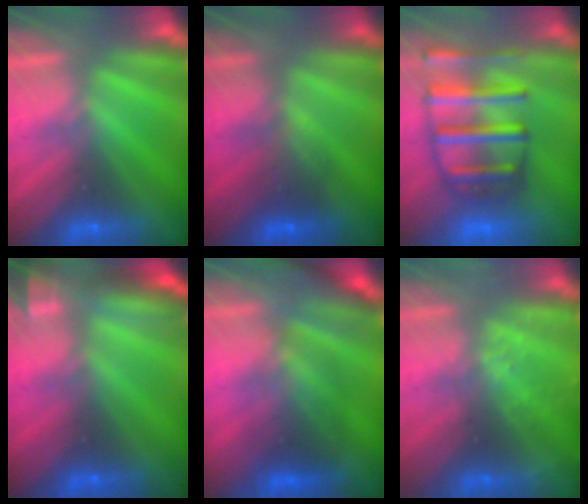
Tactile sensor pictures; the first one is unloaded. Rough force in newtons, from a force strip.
{"total": 2.2}
{"total": 7.0}
{"total": 7.2}
{"total": 2.6}
{"total": 2.4}